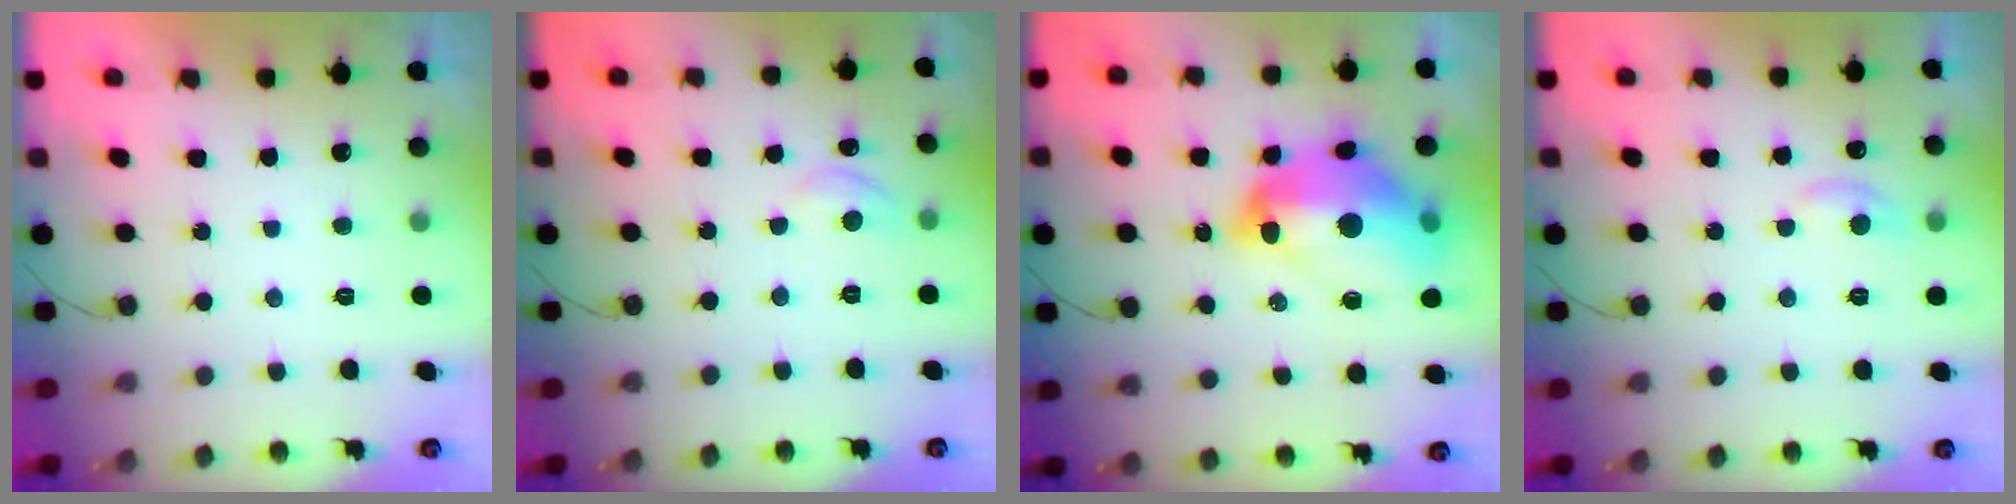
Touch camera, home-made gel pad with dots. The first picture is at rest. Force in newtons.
{"total": 4.9, "press": 4.9, "slide": 0.6}
{"total": 20.7, "press": 20.6, "slide": 1.6}
{"total": 5.7, "press": 5.7, "slide": 0.8}